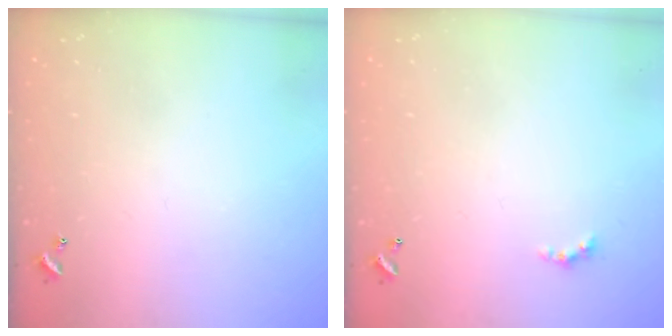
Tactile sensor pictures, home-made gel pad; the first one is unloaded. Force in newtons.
{"total": 1.3, "press": 1.2, "slide": 0.4}